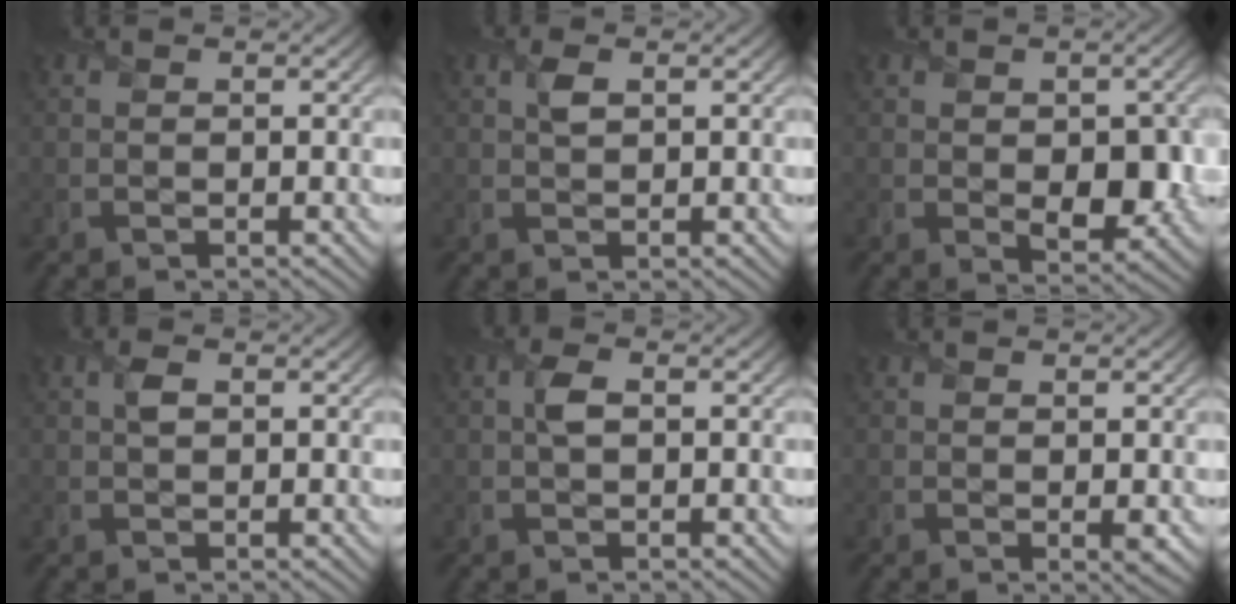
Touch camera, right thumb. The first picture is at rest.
{"total": 1.6, "force": [0.7, 0.7, 1.3], "torque": [-0.032, 0.005, 0.013]}
{"total": 5.5, "force": [-0.5, 3.3, 4.3], "torque": [-0.066, -0.014, -0.006]}
{"total": 1.4, "force": [0.4, 0.7, 1.2], "torque": [-0.026, 0.006, 0.006]}
{"total": 2.1, "force": [0.2, 1.0, 1.8], "torque": [-0.041, 0.008, 0.002]}
{"total": 0.7, "force": [-0.1, 0.0, 0.7], "torque": [-0.014, -0.004, -0.003]}